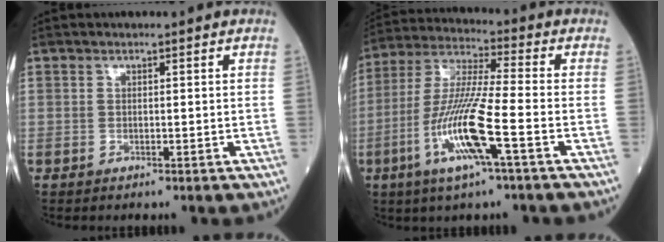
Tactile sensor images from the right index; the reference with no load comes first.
{"total": 13.3, "force": [-4.7, 0.2, 12.4], "torque": [-0.259, -0.007, -0.094]}